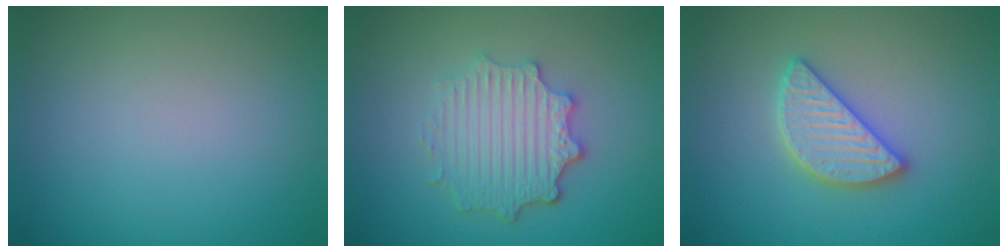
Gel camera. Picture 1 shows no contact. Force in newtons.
{"total": 4.7, "press": 3.7, "slide": 2.9}
{"total": 4.2, "press": 4.2, "slide": 0.3}